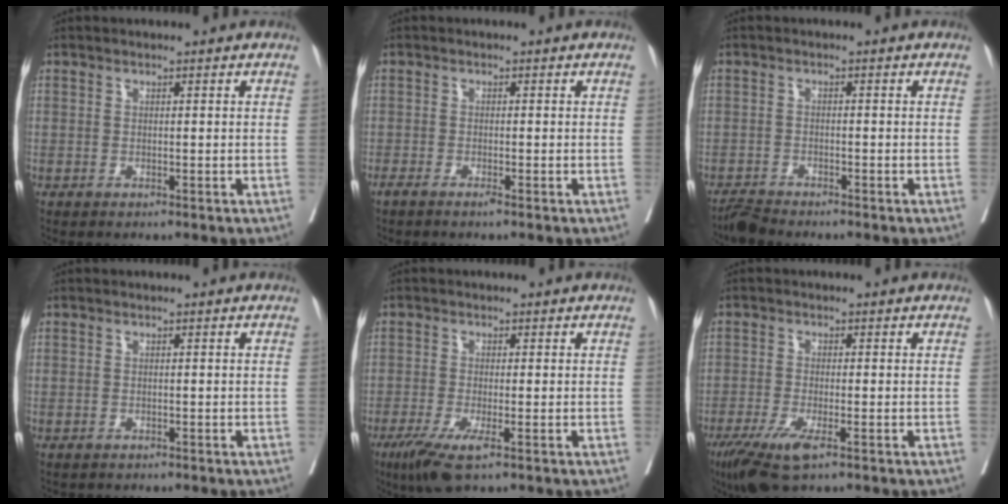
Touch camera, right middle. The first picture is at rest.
{"total": 1.2, "force": [-0.9, 0.0, 0.8], "torque": [-0.012, -0.001, -0.014]}
{"total": 2.2, "force": [-2.2, -0.2, 0.1], "torque": [-0.003, -0.012, -0.042]}
{"total": 0.9, "force": [-0.8, 0.4, 0.1], "torque": [-0.018, -0.002, -0.013]}
{"total": 5.0, "force": [-2.7, 0.6, 4.2], "torque": [-0.079, -0.016, -0.047]}
{"total": 6.0, "force": [-3.5, 1.0, 4.8], "torque": [-0.092, -0.018, -0.062]}